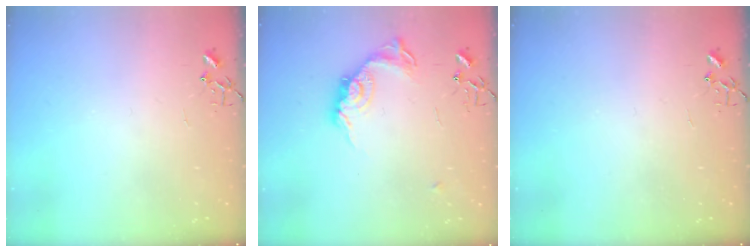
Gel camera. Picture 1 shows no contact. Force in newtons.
{"total": 14.2, "press": 14.2, "slide": 0.6}
{"total": 0.0}